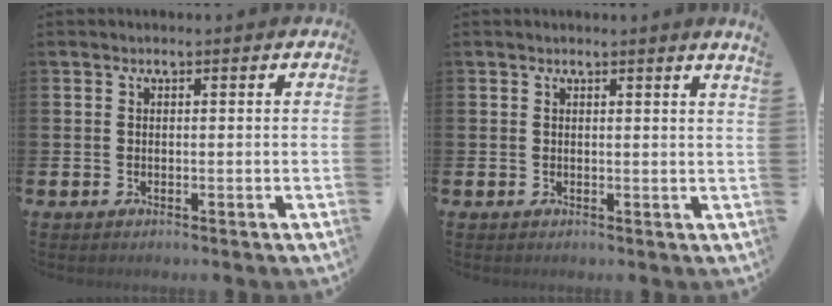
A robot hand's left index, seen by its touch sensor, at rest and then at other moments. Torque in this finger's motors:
{"motor_torque": [-0.74, -0.72, -0.07, 0.04]}